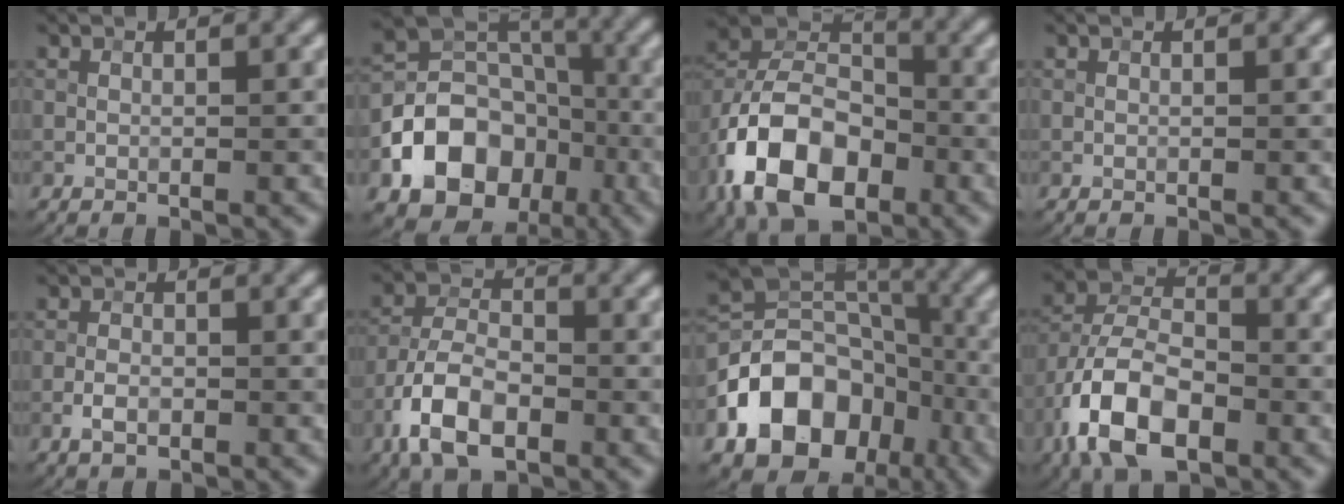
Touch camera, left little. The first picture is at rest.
{"total": 11.5, "force": [-4.7, 9.1, 5.3], "torque": [-0.085, 0.001, -0.103]}
{"total": 11.3, "force": [-5.1, 7.2, 7.2], "torque": [-0.135, 0.005, -0.103]}
{"total": 0.0}
{"total": 2.0, "force": [-0.9, 1.2, 1.4], "torque": [-0.025, 0.003, -0.018]}
{"total": 7.1, "force": [-3.7, 3.7, 4.9], "torque": [-0.097, 0.002, -0.079]}
{"total": 11.7, "force": [-5.1, 8.5, 6.1], "torque": [-0.098, 0.005, -0.094]}
{"total": 9.8, "force": [-4.8, 5.4, 6.7], "torque": [-0.142, 0.001, -0.096]}